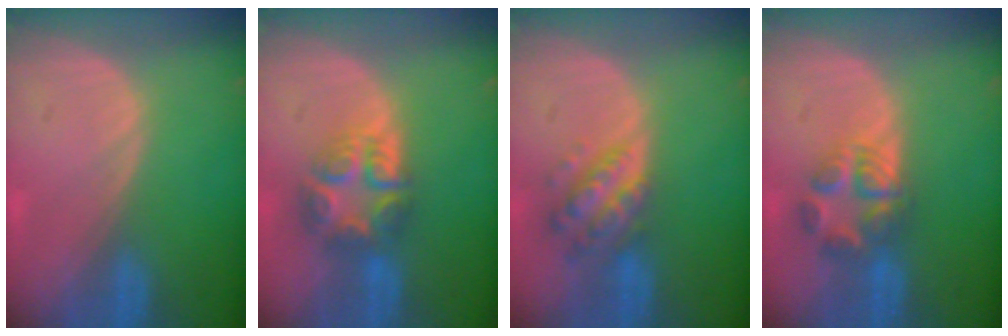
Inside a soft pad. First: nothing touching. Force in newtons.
{"total": 7.6, "press": 6.7, "slide": 3.7}
{"total": 6.5, "press": 5.8, "slide": 2.8}
{"total": 5.8, "press": 5.8, "slide": 0.8}